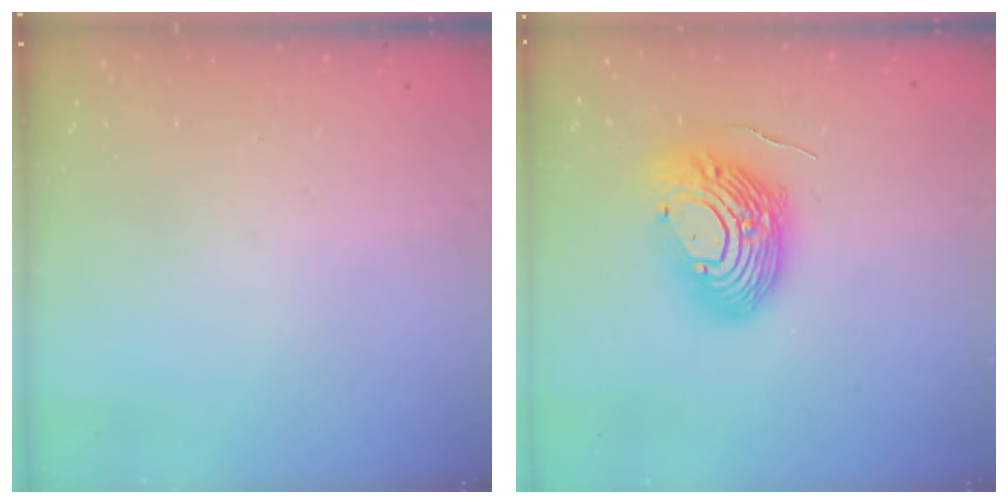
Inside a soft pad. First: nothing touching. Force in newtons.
{"total": 14.9, "press": 14.8, "slide": 1.6}